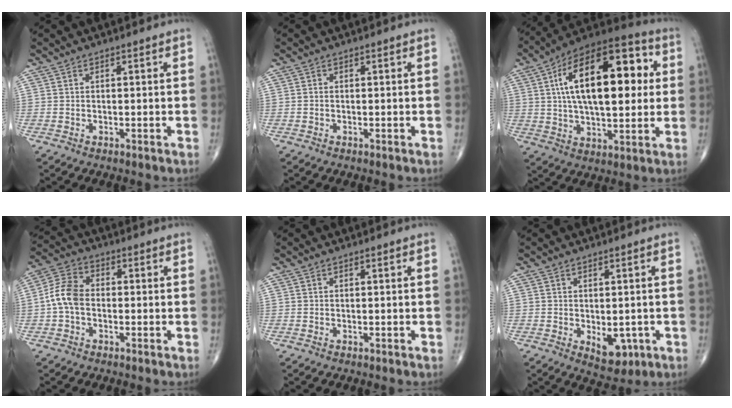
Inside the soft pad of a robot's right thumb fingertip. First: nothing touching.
{"total": 0.0}
{"total": 25.0, "force": [4.9, 11.9, 21.5], "torque": [-0.325, 0.018, 0.069]}
{"total": 7.2, "force": [-0.9, 4.9, 5.1], "torque": [-0.098, 0.023, -0.030]}
{"total": 0.0}
{"total": 5.6, "force": [-1.3, 3.3, 4.2], "torque": [-0.036, -0.005, -0.005]}